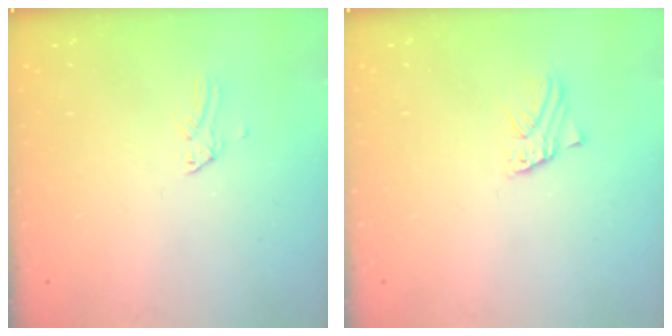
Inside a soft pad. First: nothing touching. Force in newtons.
{"total": 1.1, "press": 1.1, "slide": 0.2}